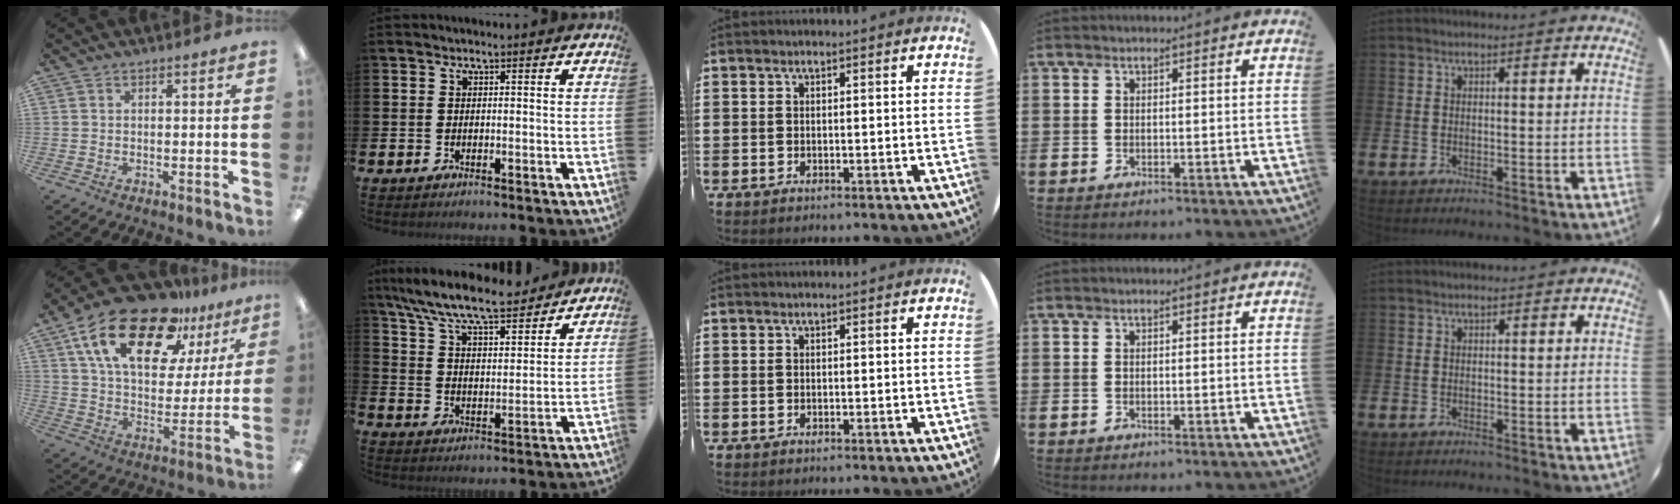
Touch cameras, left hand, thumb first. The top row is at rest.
{"thumb": {"total": 22.8, "force": [14.8, 10.0, 14.3], "torque": [-0.255, -0.082, 0.256]}, "index": {"total": 9.5, "force": [8.7, 1.4, 3.5], "torque": [-0.098, -0.053, 0.151]}}